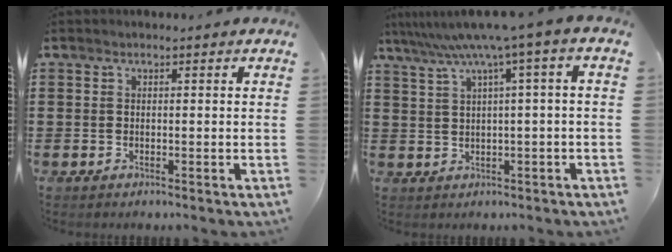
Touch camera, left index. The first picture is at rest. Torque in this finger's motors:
{"motor_torque": [0.36, 0.05, 0.50, 0.12]}